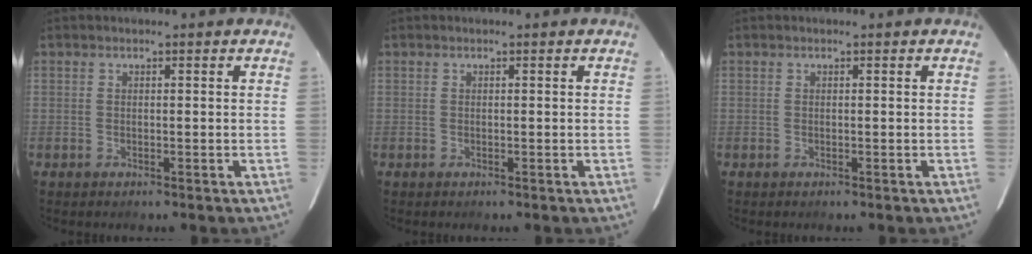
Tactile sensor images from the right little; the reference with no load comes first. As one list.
[{"total": 0.0}, {"total": 0.0}]